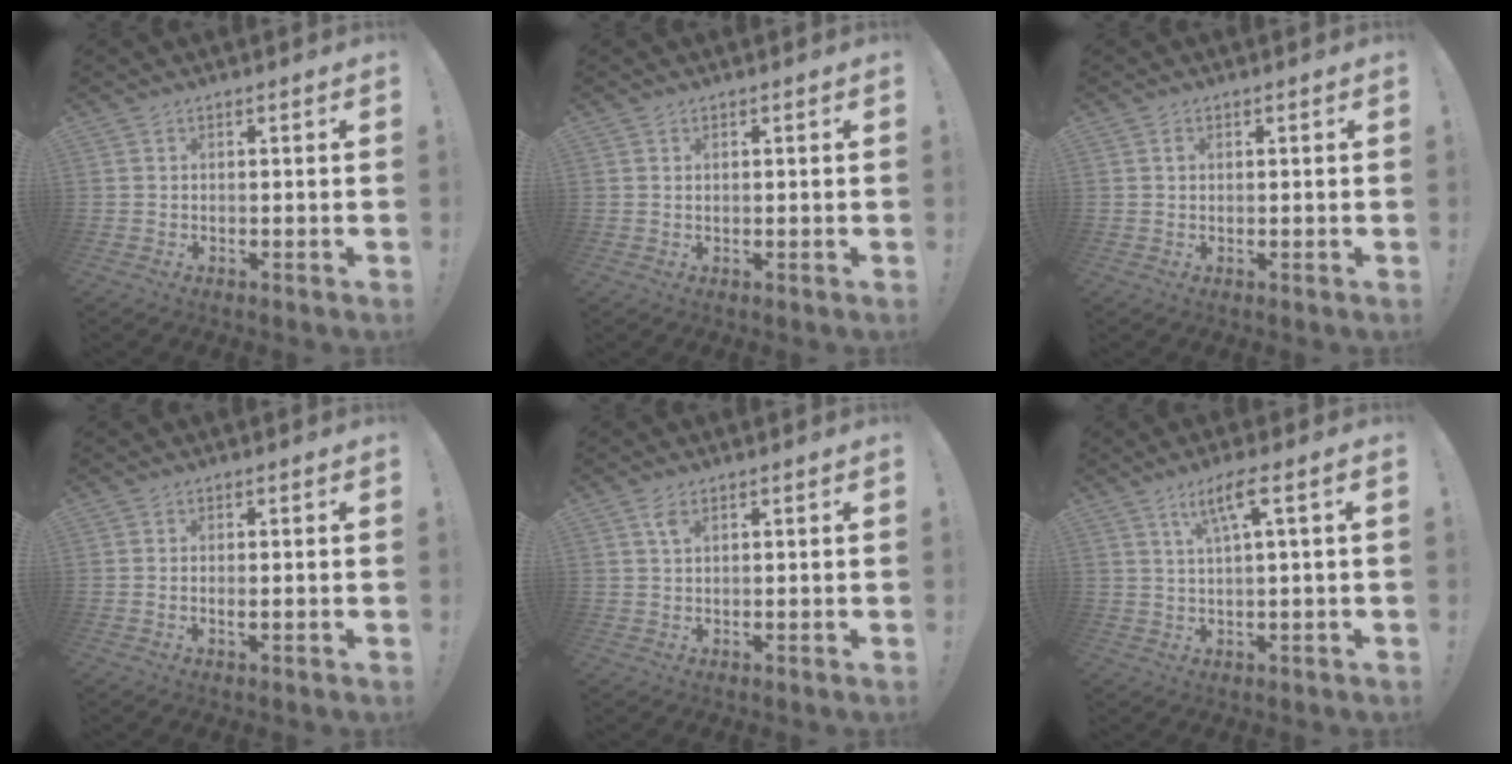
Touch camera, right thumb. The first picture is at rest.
{"total": 0.6, "force": [0.6, 0.2, 0.1], "torque": [-0.002, -0.001, 0.012]}
{"total": 0.8, "force": [0.5, 0.5, 0.4], "torque": [0.000, 0.000, 0.007]}
{"total": 1.2, "force": [0.0, 0.2, 1.2], "torque": [-0.013, -0.004, -0.001]}
{"total": 2.8, "force": [1.3, 1.3, 2.0], "torque": [-0.043, 0.002, 0.024]}
{"total": 7.2, "force": [2.6, 0.4, 6.6], "torque": [-0.123, 0.001, 0.039]}